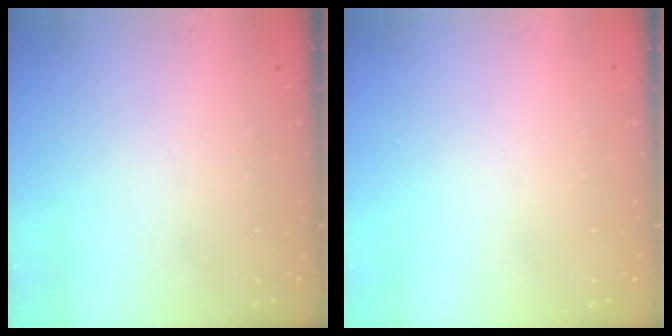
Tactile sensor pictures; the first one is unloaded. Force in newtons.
{"total": 0.0}